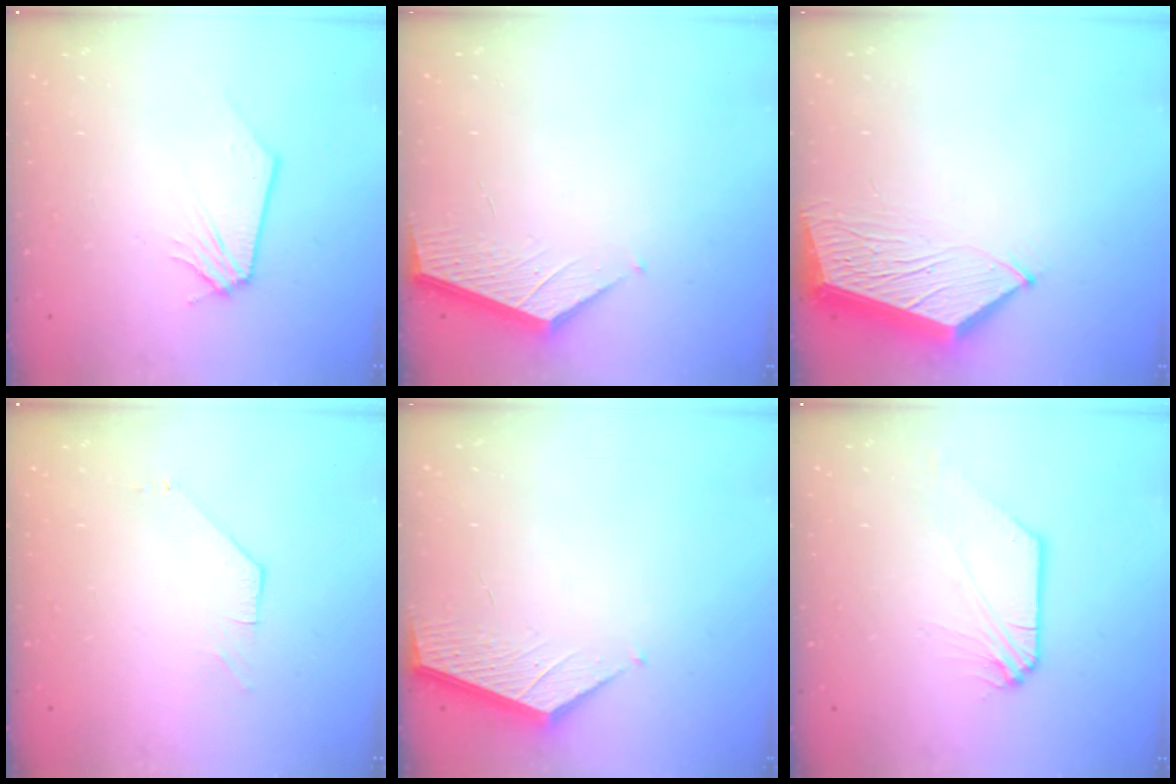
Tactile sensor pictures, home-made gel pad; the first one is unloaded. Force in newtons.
{"total": 2.1, "press": 2.1, "slide": 0.2}
{"total": 7.5, "press": 7.4, "slide": 1.2}
{"total": 1.0, "press": 0.9, "slide": 0.2}
{"total": 2.2, "press": 2.2, "slide": 0.2}
{"total": 0.0}